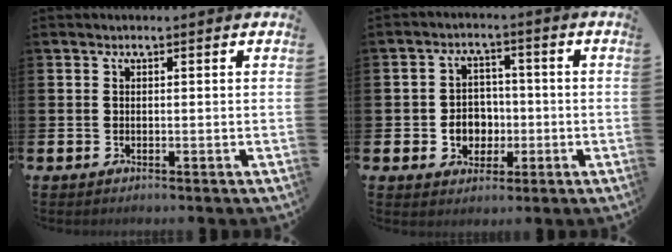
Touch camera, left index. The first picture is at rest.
{"total": 4.3, "force": [-0.7, 3.9, 1.5], "torque": [-0.023, 0.001, -0.021]}